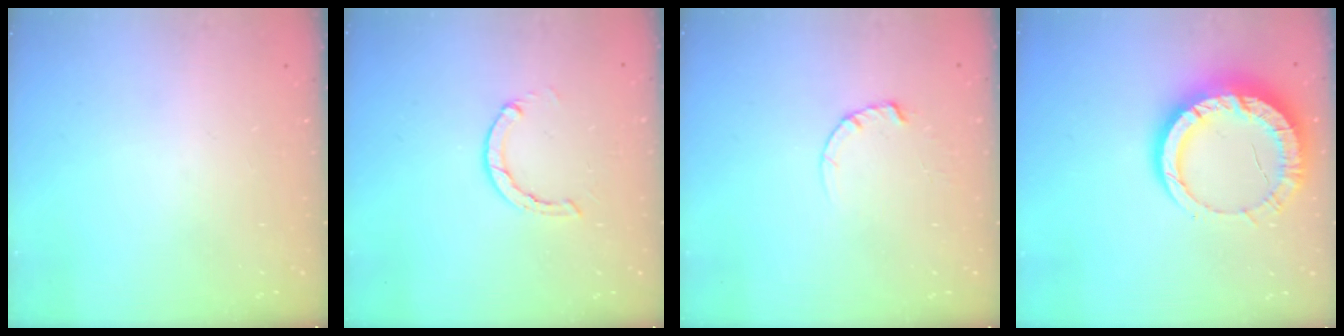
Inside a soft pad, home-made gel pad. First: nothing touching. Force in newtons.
{"total": 2.8, "press": 2.7, "slide": 0.4}
{"total": 2.4, "press": 2.4, "slide": 0.3}
{"total": 14.3, "press": 14.3, "slide": 1.4}